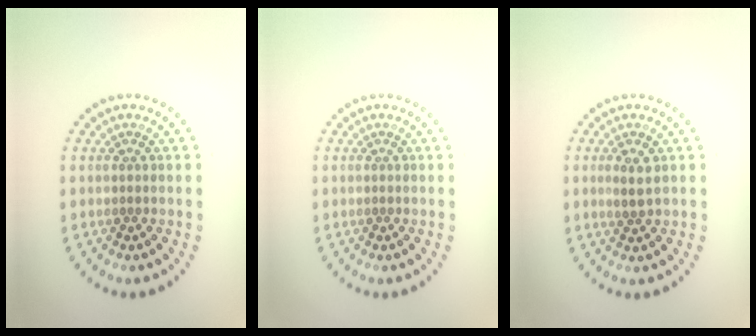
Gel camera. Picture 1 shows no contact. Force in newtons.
{"total": 0.0}
{"total": 1.9, "press": 1.8, "slide": 0.6}